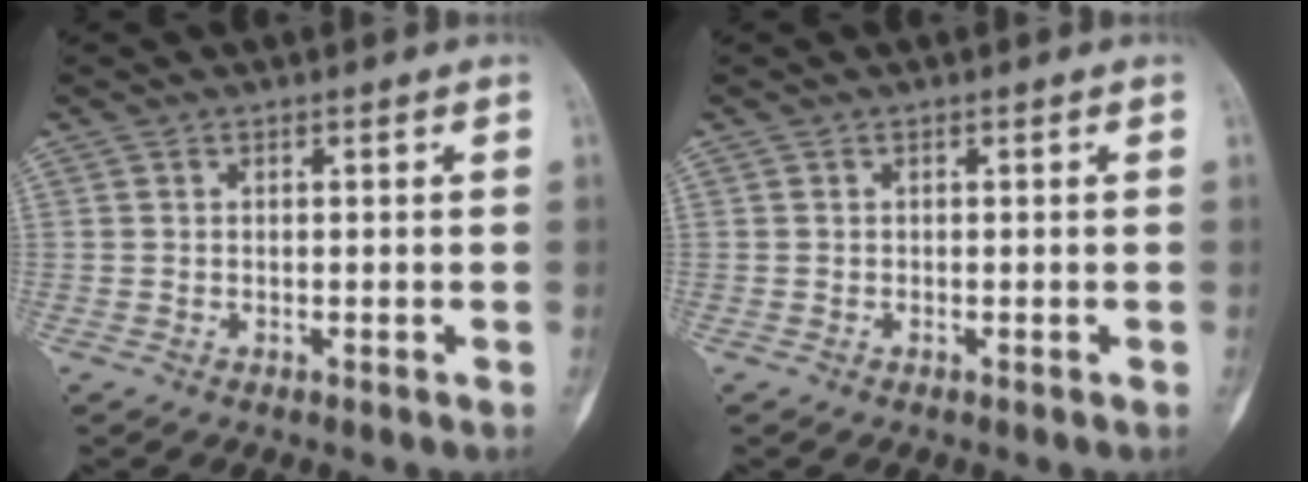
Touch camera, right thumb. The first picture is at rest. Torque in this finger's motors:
{"motor_torque": [0.00, 0.00, 0.00, 0.00, 0.00]}